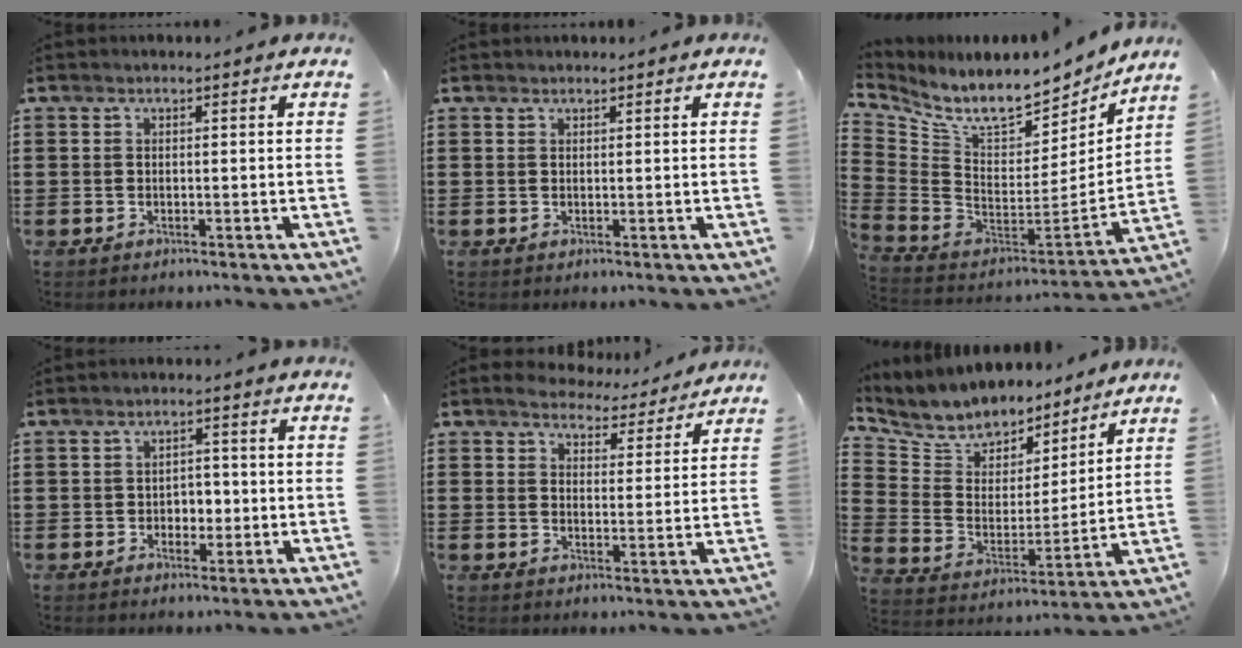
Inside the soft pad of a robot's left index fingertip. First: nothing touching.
{"total": 0.7, "force": [0.6, 0.2, 0.0], "torque": [-0.002, 0.000, 0.014]}
{"total": 9.3, "force": [7.8, 2.1, 4.4], "torque": [-0.108, -0.075, 0.132]}
{"total": 2.6, "force": [-0.5, 2.1, 1.5], "torque": [-0.035, 0.007, -0.014]}
{"total": 4.5, "force": [4.5, 0.6, 0.4], "torque": [-0.021, -0.025, 0.077]}
{"total": 7.9, "force": [7.3, 3.1, 0.6], "torque": [-0.064, -0.050, 0.132]}